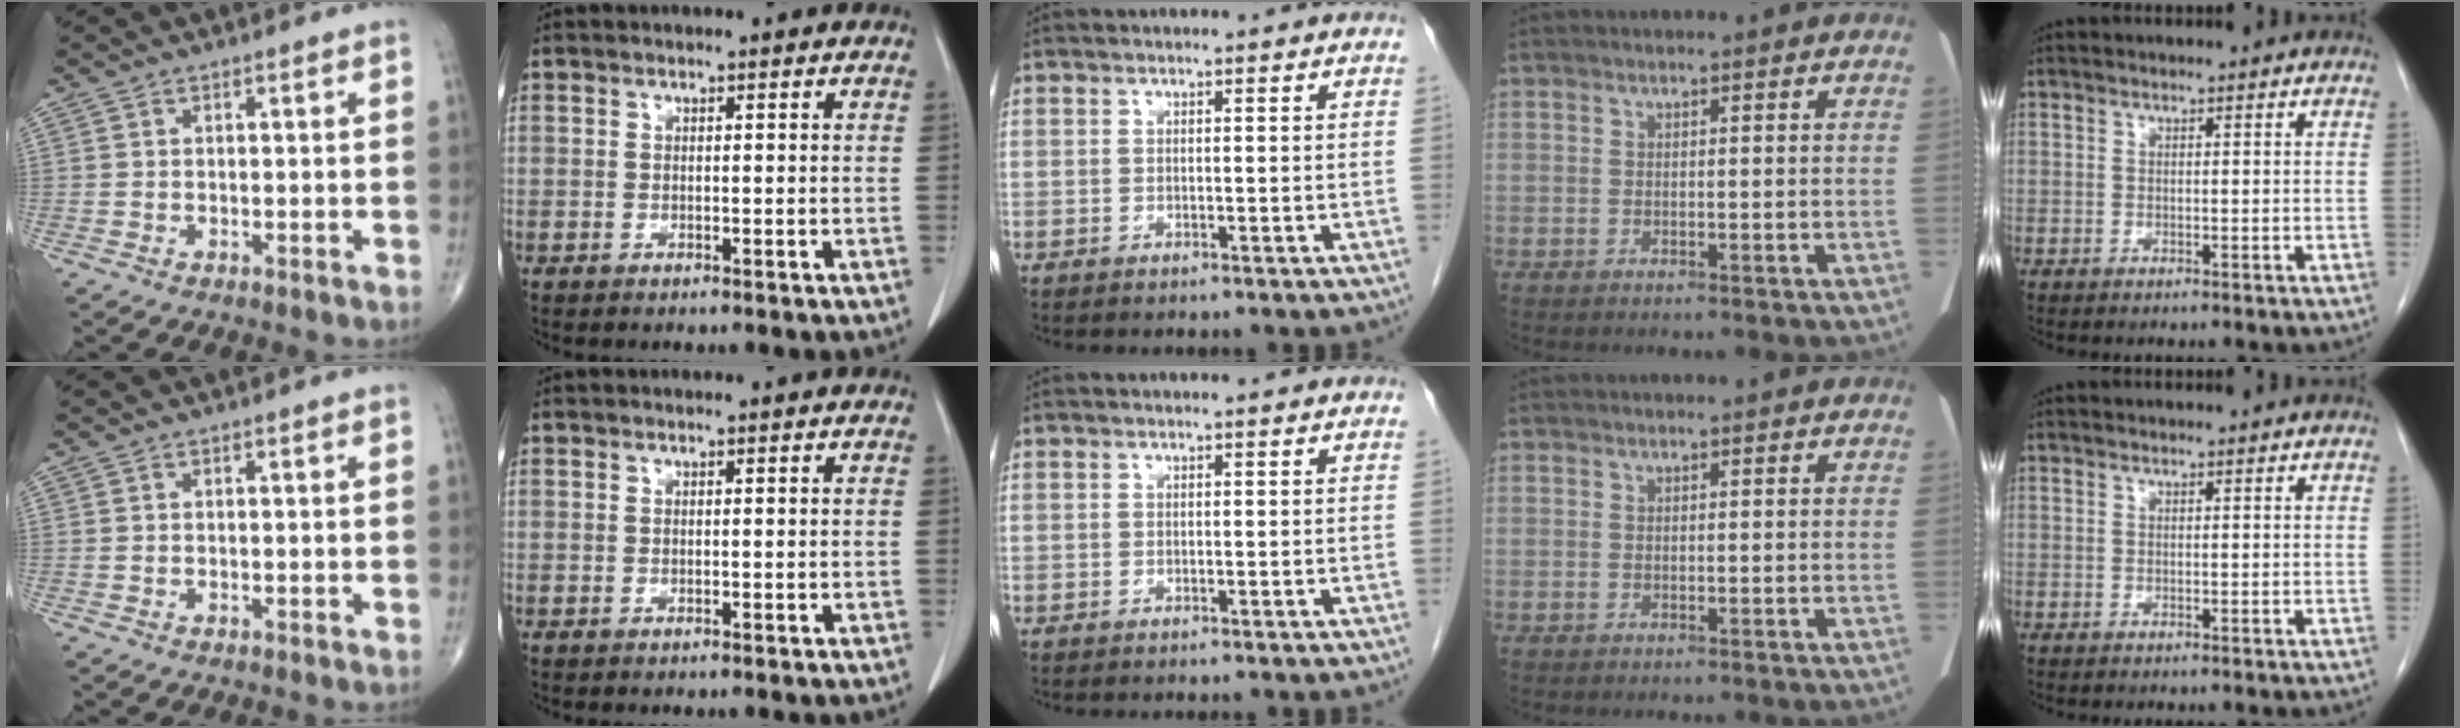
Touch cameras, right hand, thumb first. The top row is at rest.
{}